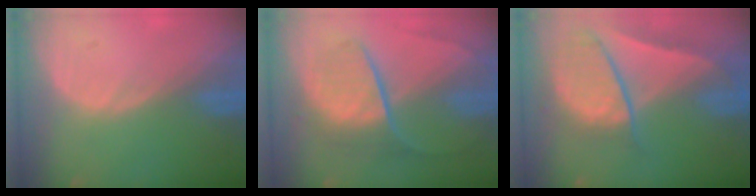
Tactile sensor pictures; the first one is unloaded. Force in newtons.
{"total": 9.1, "press": 7.6, "slide": 5.1}
{"total": 9.5, "press": 8.2, "slide": 4.8}